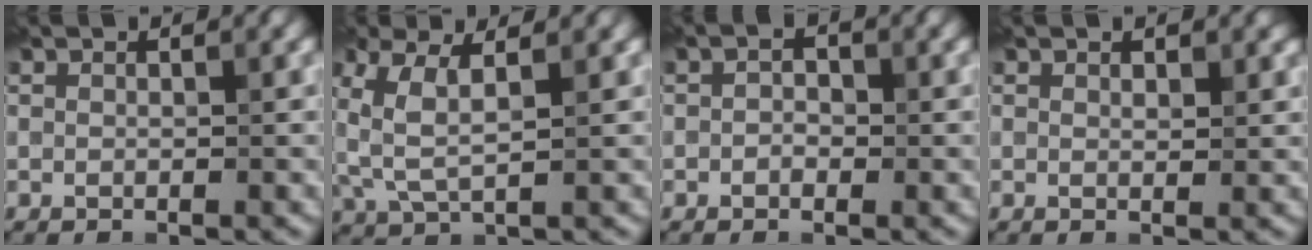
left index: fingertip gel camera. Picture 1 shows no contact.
{"total": 3.9, "force": [1.0, 1.1, 3.6], "torque": [-0.096, 0.004, 0.024]}
{"total": 1.2, "force": [-0.5, 0.8, 0.7], "torque": [-0.013, 0.002, -0.012]}
{"total": 0.8, "force": [0.6, 0.3, 0.4], "torque": [-0.012, -0.002, 0.013]}